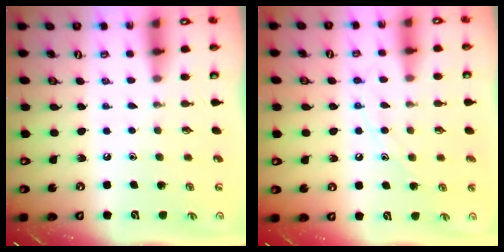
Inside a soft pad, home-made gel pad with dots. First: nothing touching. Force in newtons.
{"total": 8.9, "press": 8.8, "slide": 0.8}